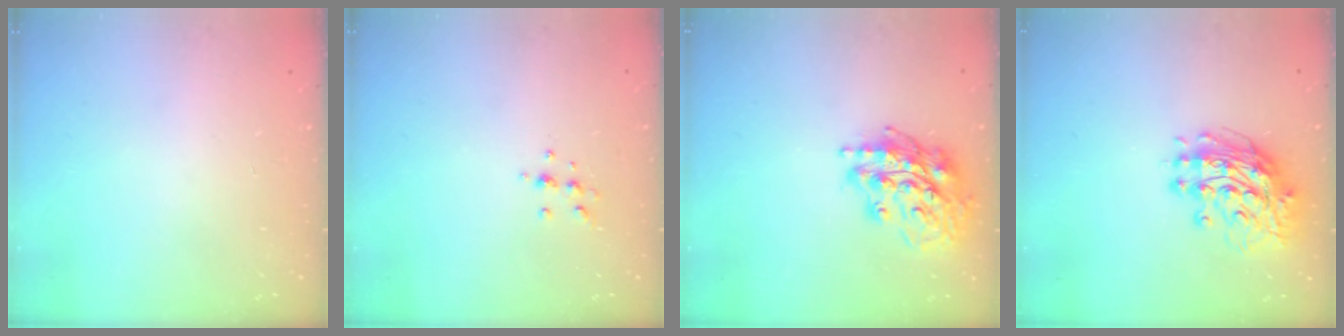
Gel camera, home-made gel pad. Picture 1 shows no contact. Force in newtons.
{"total": 6.2, "press": 6.1, "slide": 0.8}
{"total": 17.5, "press": 17.4, "slide": 1.8}
{"total": 12.2, "press": 12.1, "slide": 1.3}